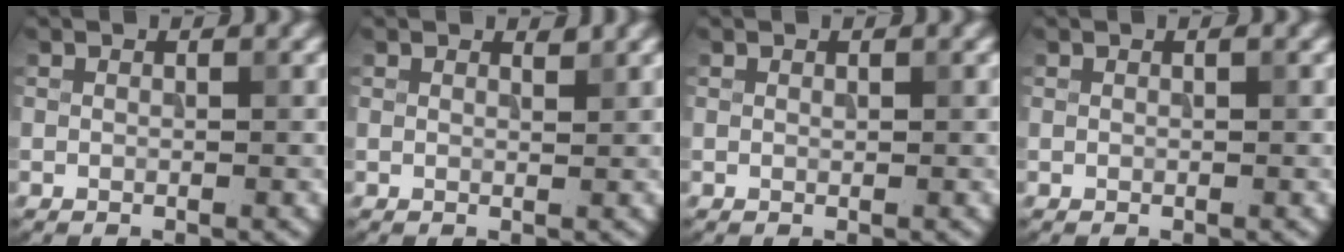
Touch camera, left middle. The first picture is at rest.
{"total": 0.7, "force": [0.6, 0.1, 0.2], "torque": [-0.002, 0.000, 0.011]}
{"total": 0.0}
{"total": 0.0}